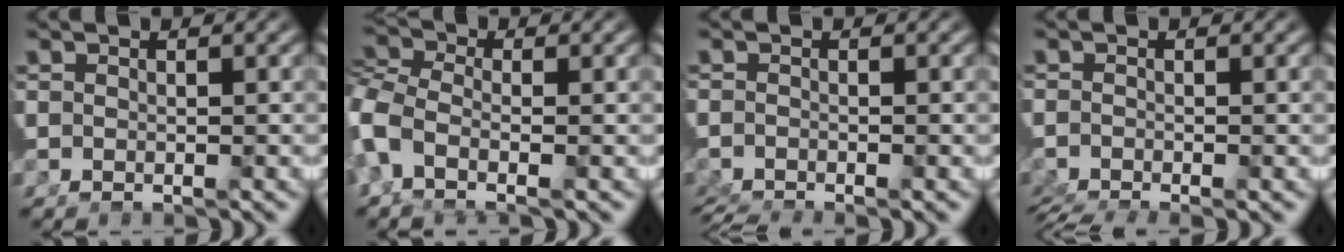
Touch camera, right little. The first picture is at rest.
{"total": 5.0, "force": [-1.2, 3.4, 3.5], "torque": [-0.102, -0.016, -0.017]}
{"total": 2.3, "force": [-2.1, 0.6, 0.8], "torque": [-0.021, -0.013, -0.029]}
{"total": 3.4, "force": [-2.6, 1.6, 1.4], "torque": [-0.029, -0.015, -0.038]}